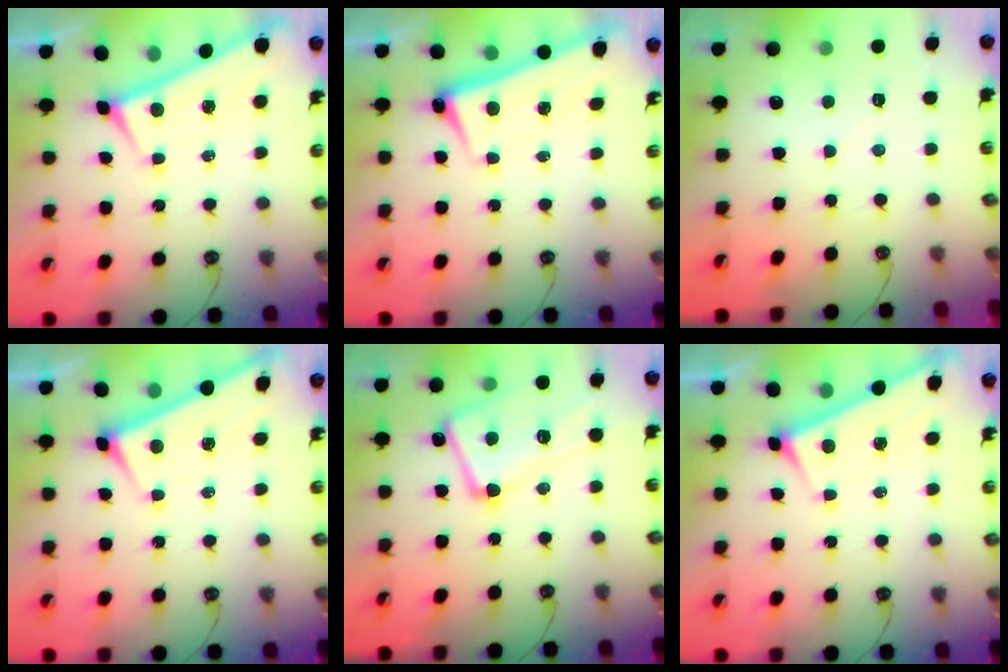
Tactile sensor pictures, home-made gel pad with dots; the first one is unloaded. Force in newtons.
{"total": 2.6, "press": 2.4, "slide": 0.8}
{"total": 3.6, "press": 3.6, "slide": 0.3}
{"total": 1.2, "press": 1.1, "slide": 0.4}
{"total": 6.0, "press": 5.9, "slide": 1.3}
{"total": 3.0, "press": 3.0, "slide": 0.2}